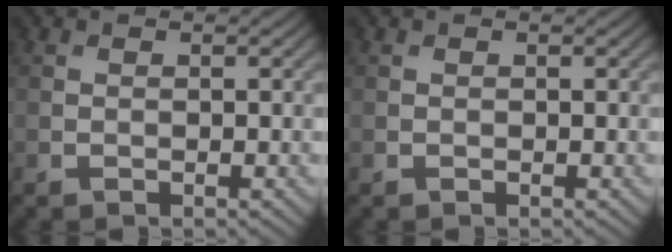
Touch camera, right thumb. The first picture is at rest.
{"total": 0.0}